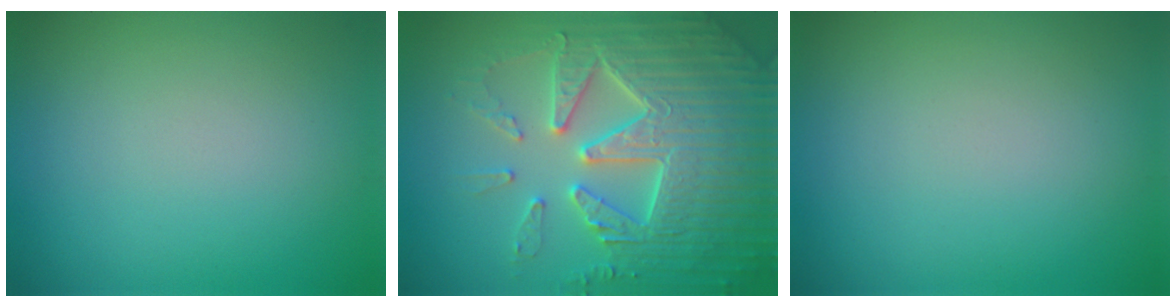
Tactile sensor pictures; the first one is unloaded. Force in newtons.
{"total": 7.7, "press": 7.5, "slide": 1.6}
{"total": 0.0}